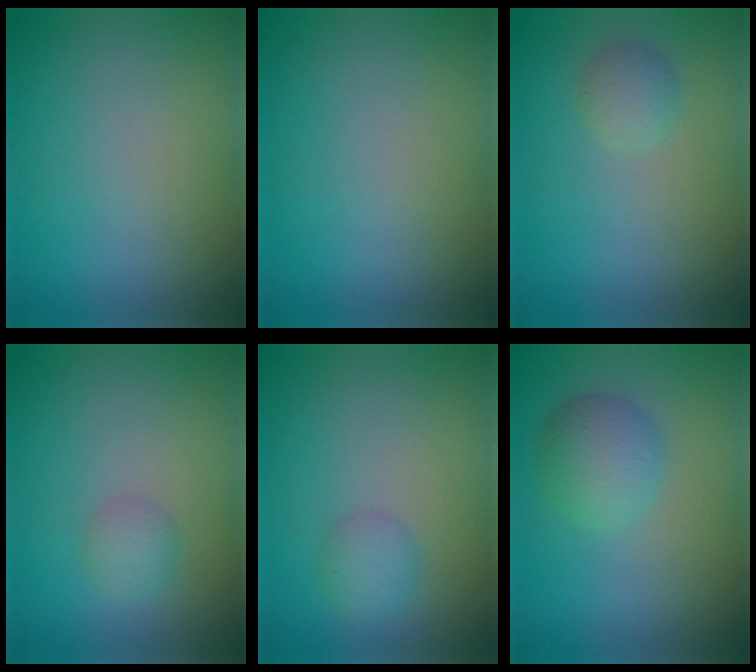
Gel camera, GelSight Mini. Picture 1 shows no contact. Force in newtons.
{"total": 0.0}
{"total": 1.6, "press": 1.6, "slide": 0.1}
{"total": 1.4, "press": 1.4, "slide": 0.0}
{"total": 1.7, "press": 1.7, "slide": 0.0}
{"total": 3.5, "press": 3.5, "slide": 0.1}